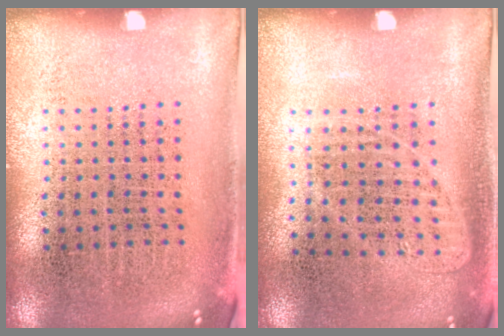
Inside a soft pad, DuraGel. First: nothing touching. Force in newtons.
{"total": 1.0, "press": 1.0, "slide": 0.3}